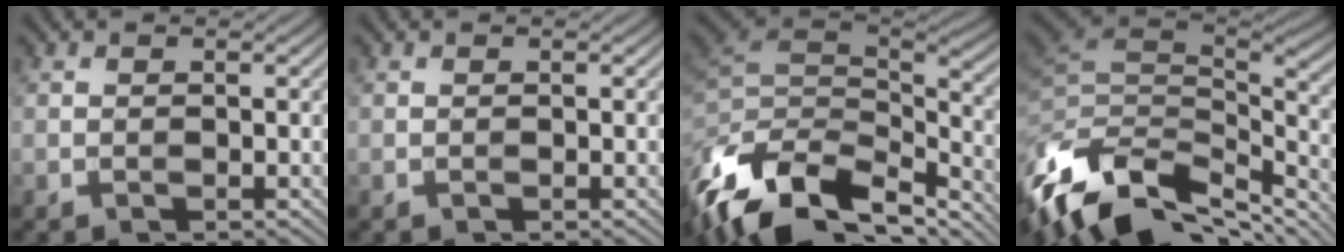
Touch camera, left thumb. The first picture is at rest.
{"total": 0.0}
{"total": 15.2, "force": [-7.7, 7.9, 10.4], "torque": [-0.270, -0.035, -0.119]}
{"total": 15.5, "force": [-6.8, 7.8, 11.6], "torque": [-0.278, -0.017, -0.102]}